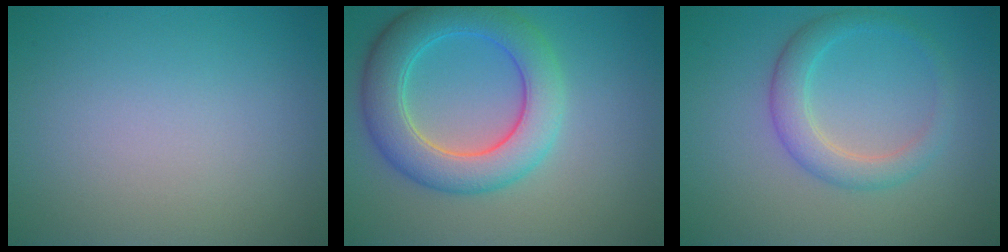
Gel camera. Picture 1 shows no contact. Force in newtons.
{"total": 6.9, "press": 6.9, "slide": 0.5}
{"total": 3.0, "press": 3.0, "slide": 0.1}